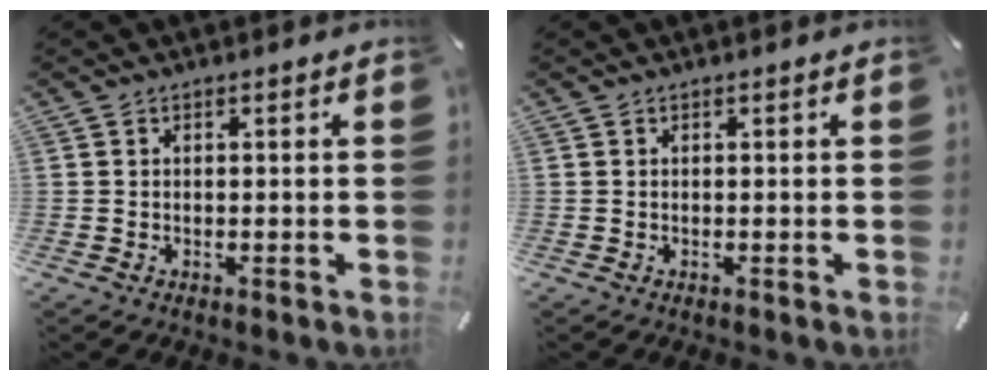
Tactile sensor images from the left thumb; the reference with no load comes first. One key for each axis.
{"total": 0.0}